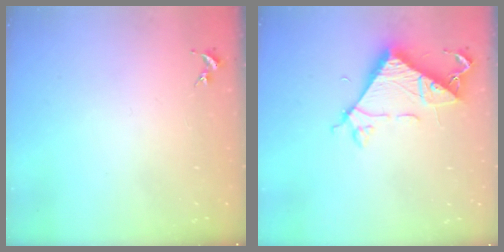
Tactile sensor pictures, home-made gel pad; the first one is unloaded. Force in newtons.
{"total": 8.3, "press": 8.3, "slide": 0.8}